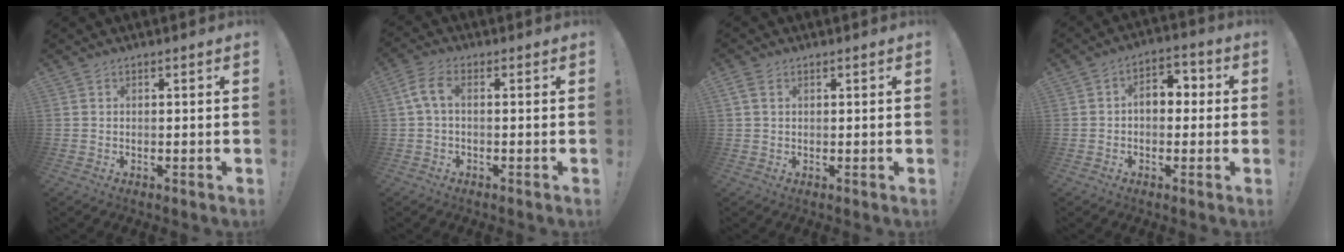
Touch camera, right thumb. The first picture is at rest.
{"total": 5.5, "force": [0.8, 2.6, 4.8], "torque": [-0.108, 0.001, 0.017]}
{"total": 2.8, "force": [1.1, 1.7, 1.9], "torque": [-0.035, 0.003, 0.021]}
{"total": 7.5, "force": [0.6, 5.0, 5.6], "torque": [-0.085, 0.011, 0.010]}